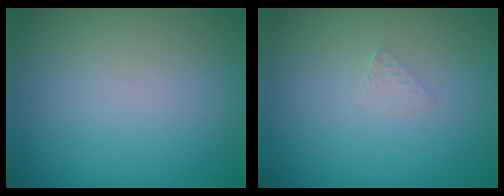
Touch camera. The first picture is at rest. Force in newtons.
{"total": 0.8, "press": 0.8, "slide": 0.1}